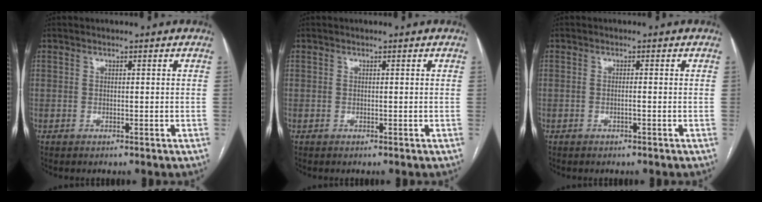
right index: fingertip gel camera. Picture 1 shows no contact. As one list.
[{"total": 0.0}, {"total": 0.8, "force": [-0.3, -0.1, 0.7], "torque": [-0.014, 0.001, -0.005]}]